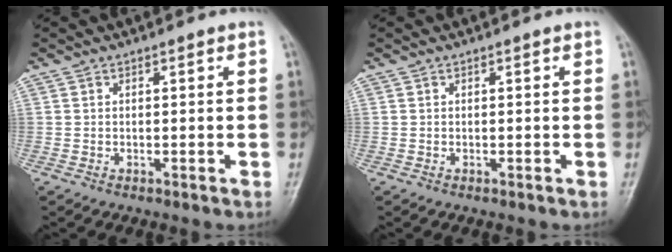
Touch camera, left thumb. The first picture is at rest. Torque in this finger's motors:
{"motor_torque": [-0.01, 0.01, -0.08, -0.08, 0.00]}